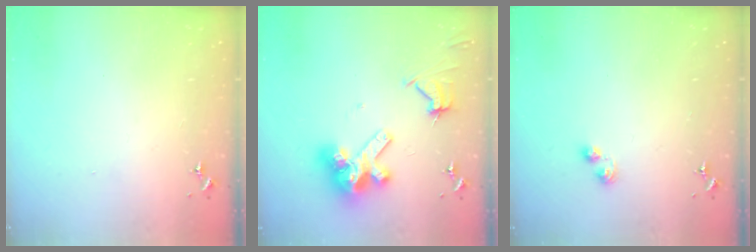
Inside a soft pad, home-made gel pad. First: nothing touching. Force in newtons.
{"total": 15.5, "press": 15.4, "slide": 1.7}
{"total": 3.3, "press": 3.3, "slide": 0.4}